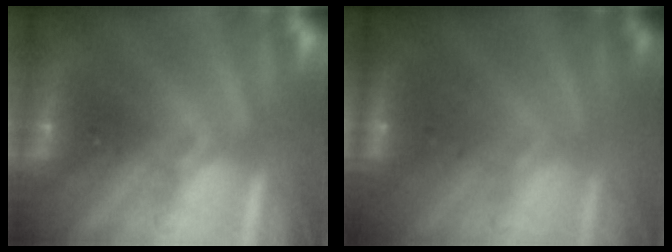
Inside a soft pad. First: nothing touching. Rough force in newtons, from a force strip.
{"total": 2.9}